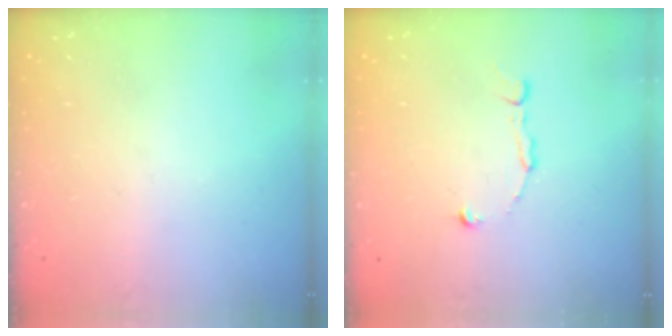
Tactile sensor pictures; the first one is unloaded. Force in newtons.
{"total": 2.8, "press": 2.8, "slide": 0.2}